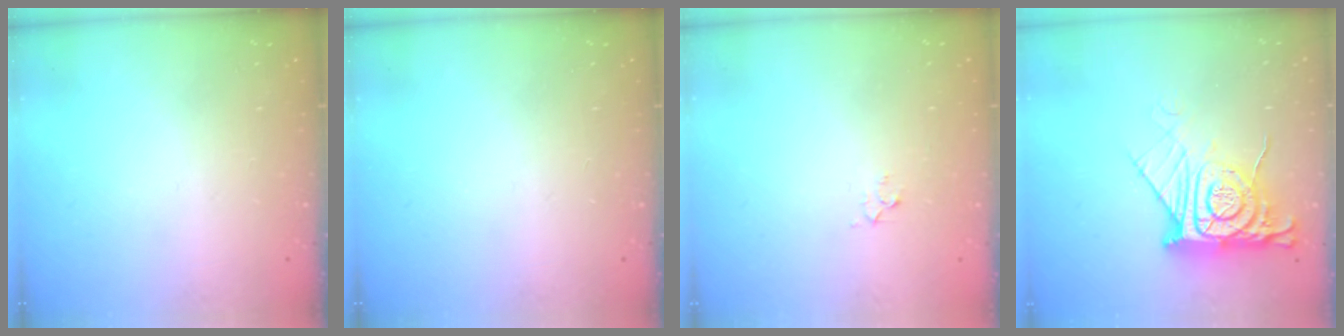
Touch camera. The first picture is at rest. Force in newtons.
{"total": 0.0}
{"total": 2.3, "press": 2.3, "slide": 0.2}
{"total": 14.5, "press": 14.4, "slide": 1.2}